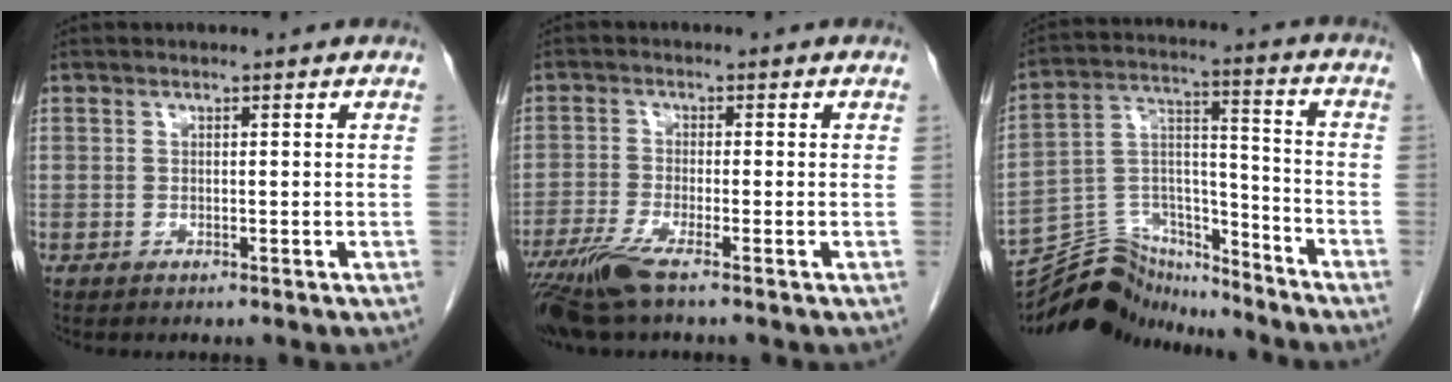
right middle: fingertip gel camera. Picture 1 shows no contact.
{"total": 6.3, "force": [-4.2, 0.2, 4.7], "torque": [-0.096, -0.019, -0.084]}
{"total": 15.2, "force": [-14.8, 3.1, 1.6], "torque": [-0.034, 0.050, -0.252]}